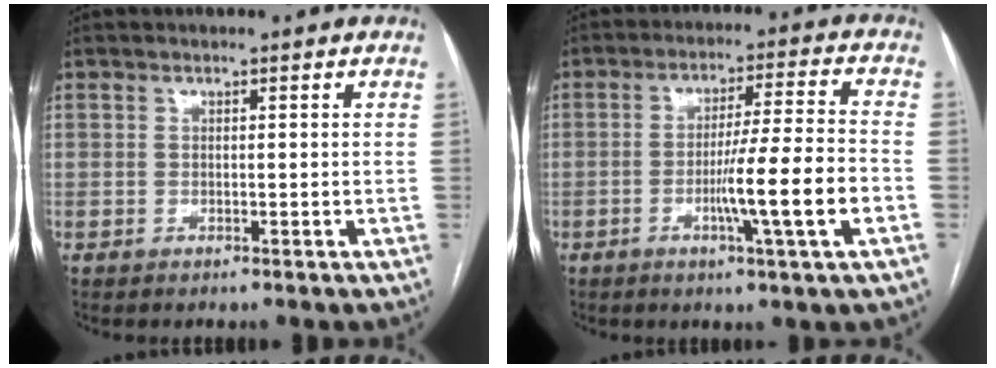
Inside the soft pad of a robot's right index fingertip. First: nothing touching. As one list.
[{"total": 11.0, "force": [-3.3, -1.0, 10.4], "torque": [-0.174, -0.007, -0.056]}]